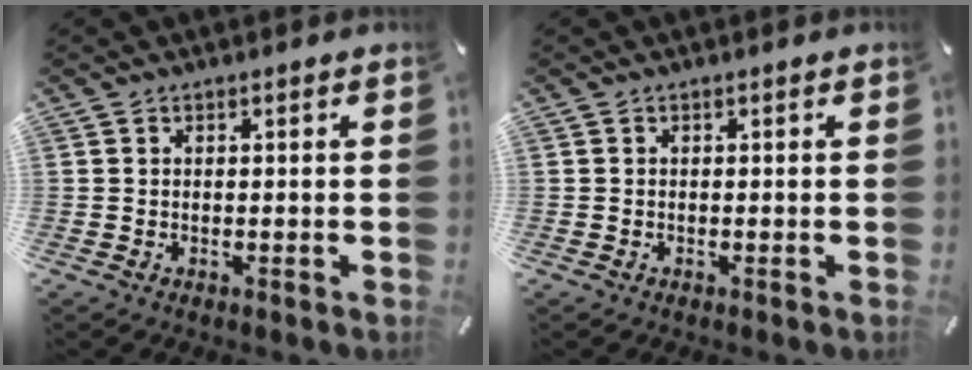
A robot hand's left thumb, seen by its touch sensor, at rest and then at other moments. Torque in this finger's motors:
{"motor_torque": [0.04, 0.01, -0.10, 0.10, 0.00]}